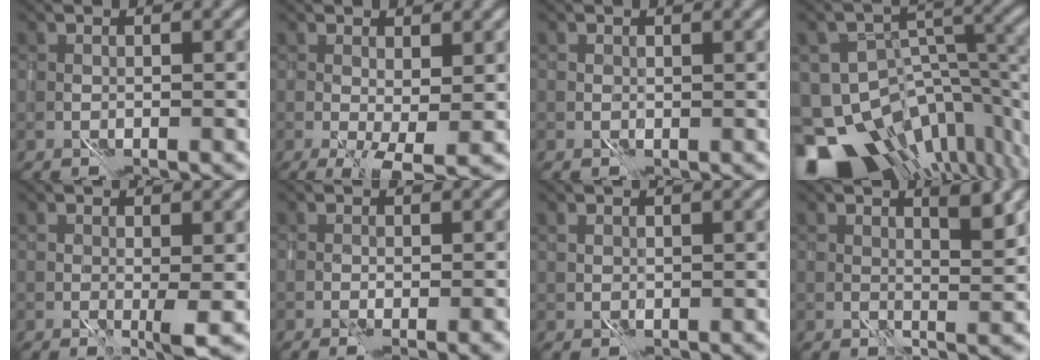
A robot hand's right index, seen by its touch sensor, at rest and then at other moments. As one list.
[{"total": 2.6, "force": [0.5, 0.3, 2.5], "torque": [-0.048, -0.003, 0.011]}, {"total": 0.7, "force": [0.6, 0.4, 0.0], "torque": [0.003, 0.003, 0.009]}, {"total": 14.2, "force": [-8.6, 8.6, 7.4], "torque": [-0.141, -0.006, -0.100]}, {"total": 1.7, "force": [1.3, -0.2, 1.0], "torque": [-0.018, 0.002, 0.023]}, {"total": 2.7, "force": [-1.1, 0.5, 2.5], "torque": [-0.039, -0.002, -0.006]}, {"total": 0.8, "force": [0.7, 0.3, 0.2], "torque": [-0.004, 0.004, 0.014]}, {"total": 3.1, "force": [2.6, 0.0, 1.7], "torque": [-0.022, 0.003, 0.047]}]